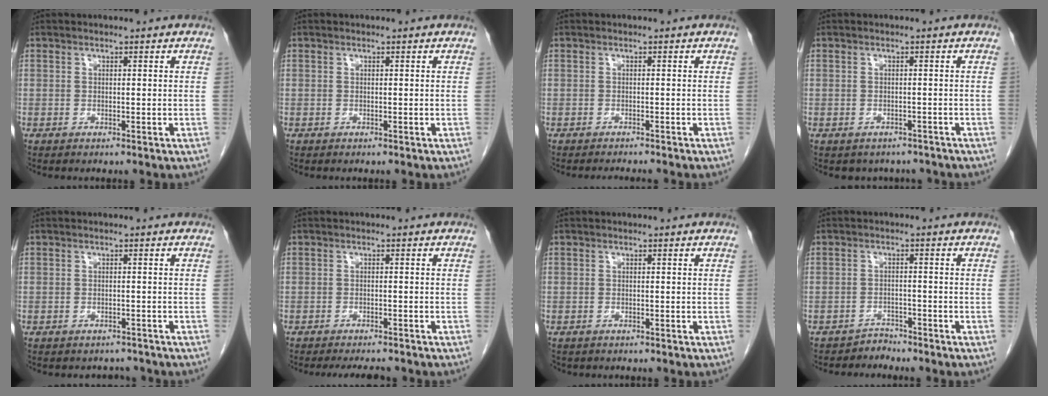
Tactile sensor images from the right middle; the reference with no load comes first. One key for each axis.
{"total": 0.0}
{"total": 2.5, "fx": -2.4, "fy": -0.3, "fz": 0.7, "tx": -0.005, "ty": -0.004, "tz": -0.032}
{"total": 4.2, "fx": -3.6, "fy": 2.2, "fz": 0.3, "tx": 0.003, "ty": 0.010, "tz": -0.041}
{"total": 3.0, "fx": -2.6, "fy": 1.3, "fz": 0.0, "tx": 0.000, "ty": 0.002, "tz": -0.036}
{"total": 5.4, "fx": -4.9, "fy": 1.1, "fz": 2.0, "tx": -0.024, "ty": -0.009, "tz": -0.068}
{"total": 0.9, "fx": -0.7, "fy": 0.5, "fz": 0.1, "tx": -0.011, "ty": 0.002, "tz": -0.013}
{"total": 1.2, "fx": -0.8, "fy": 0.5, "fz": -0.8, "tx": 0.017, "ty": -0.003, "tz": -0.012}